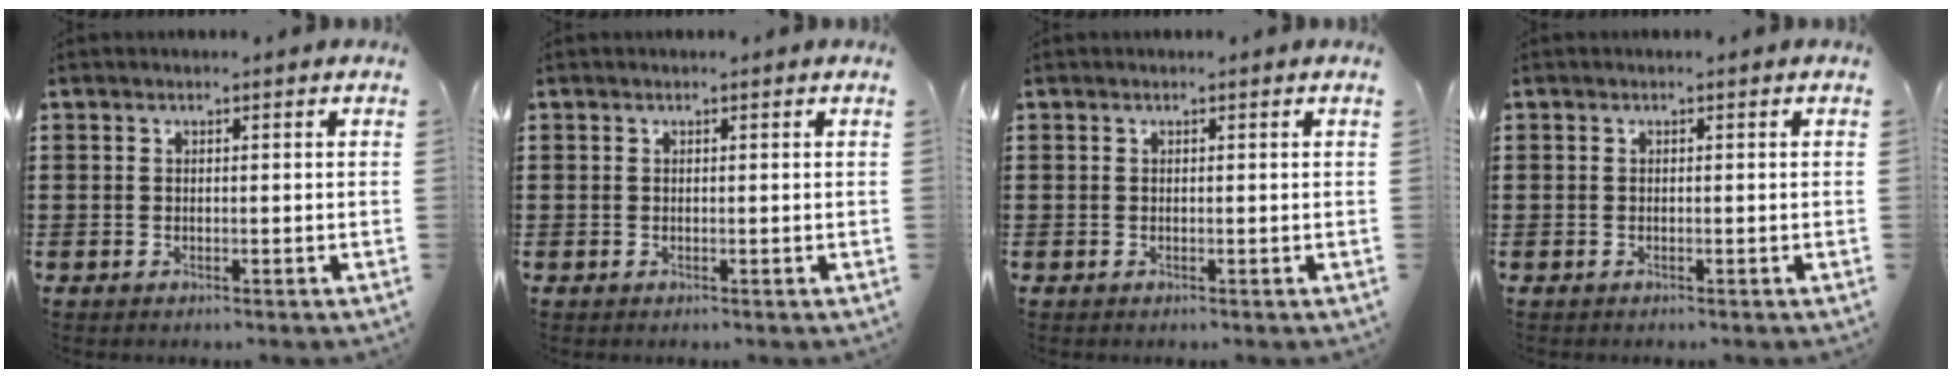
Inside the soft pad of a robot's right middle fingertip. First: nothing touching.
{"total": 0.0}
{"total": 0.0}
{"total": 0.0}